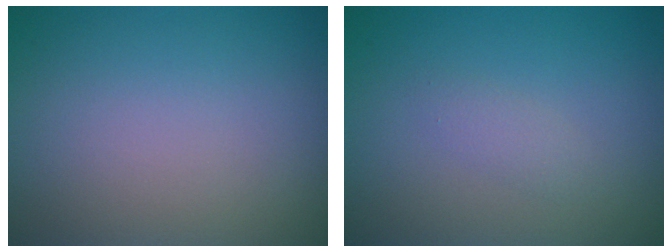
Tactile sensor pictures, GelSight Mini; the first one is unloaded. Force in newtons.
{"total": 1.0, "press": 1.0, "slide": 0.1}